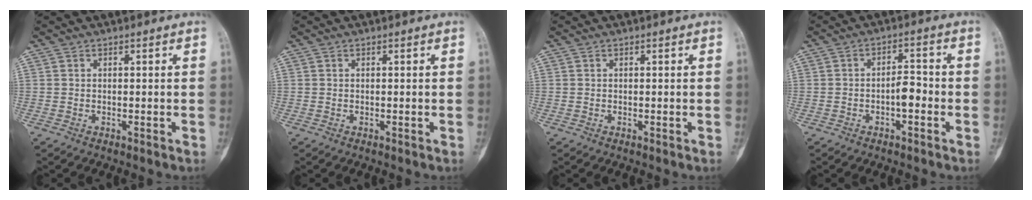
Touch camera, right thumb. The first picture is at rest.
{"total": 0.0}
{"total": 0.0}
{"total": 4.1, "force": [-1.3, 1.9, 3.4], "torque": [-0.043, 0.021, -0.025]}